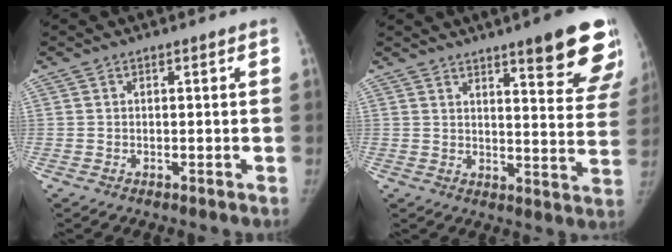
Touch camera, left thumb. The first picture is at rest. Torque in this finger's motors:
{"motor_torque": [1.15, 0.41, 1.54, -0.97, 0.20]}